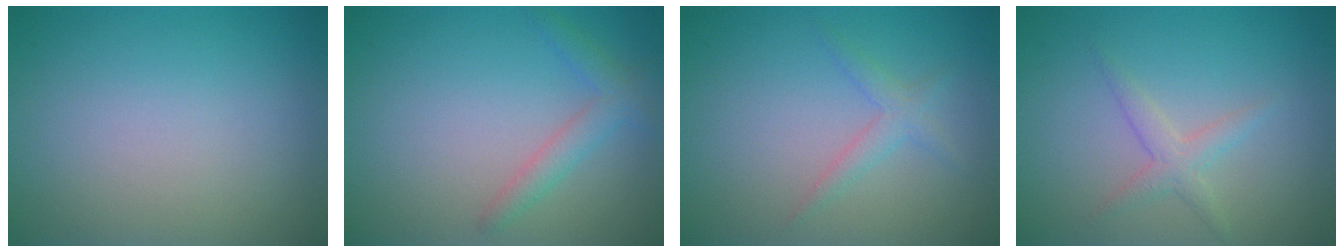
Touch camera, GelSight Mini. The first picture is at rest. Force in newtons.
{"total": 2.2, "press": 2.2, "slide": 0.0}
{"total": 1.7, "press": 1.7, "slide": 0.1}
{"total": 1.8, "press": 1.8, "slide": 0.1}